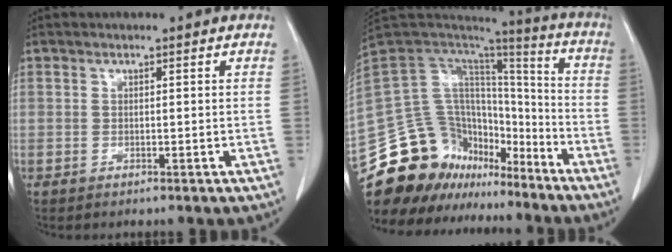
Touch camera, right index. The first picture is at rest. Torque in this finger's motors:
{"motor_torque": [-0.18, -0.24, -0.21, -0.11]}